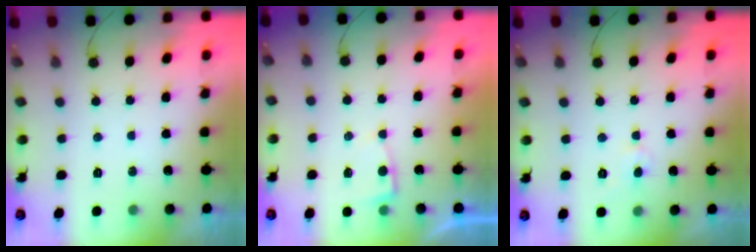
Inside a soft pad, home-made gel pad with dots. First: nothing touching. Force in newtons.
{"total": 2.4, "press": 2.4, "slide": 0.4}
{"total": 2.5, "press": 2.5, "slide": 0.2}